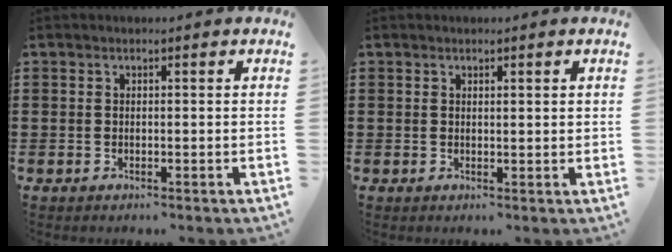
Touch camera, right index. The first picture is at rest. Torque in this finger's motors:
{"motor_torque": [-0.45, 0.21, 0.00, -0.01]}